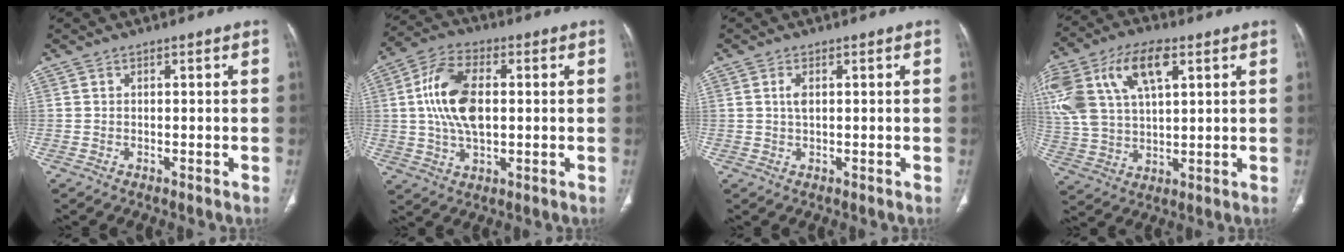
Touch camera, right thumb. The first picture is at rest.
{"total": 13.0, "force": [1.2, 7.2, 10.8], "torque": [-0.207, 0.013, 0.022]}
{"total": 1.9, "force": [0.5, 0.9, 1.6], "torque": [-0.033, 0.003, 0.013]}
{"total": 20.9, "force": [8.1, 11.3, 15.6], "torque": [-0.343, 0.019, 0.151]}